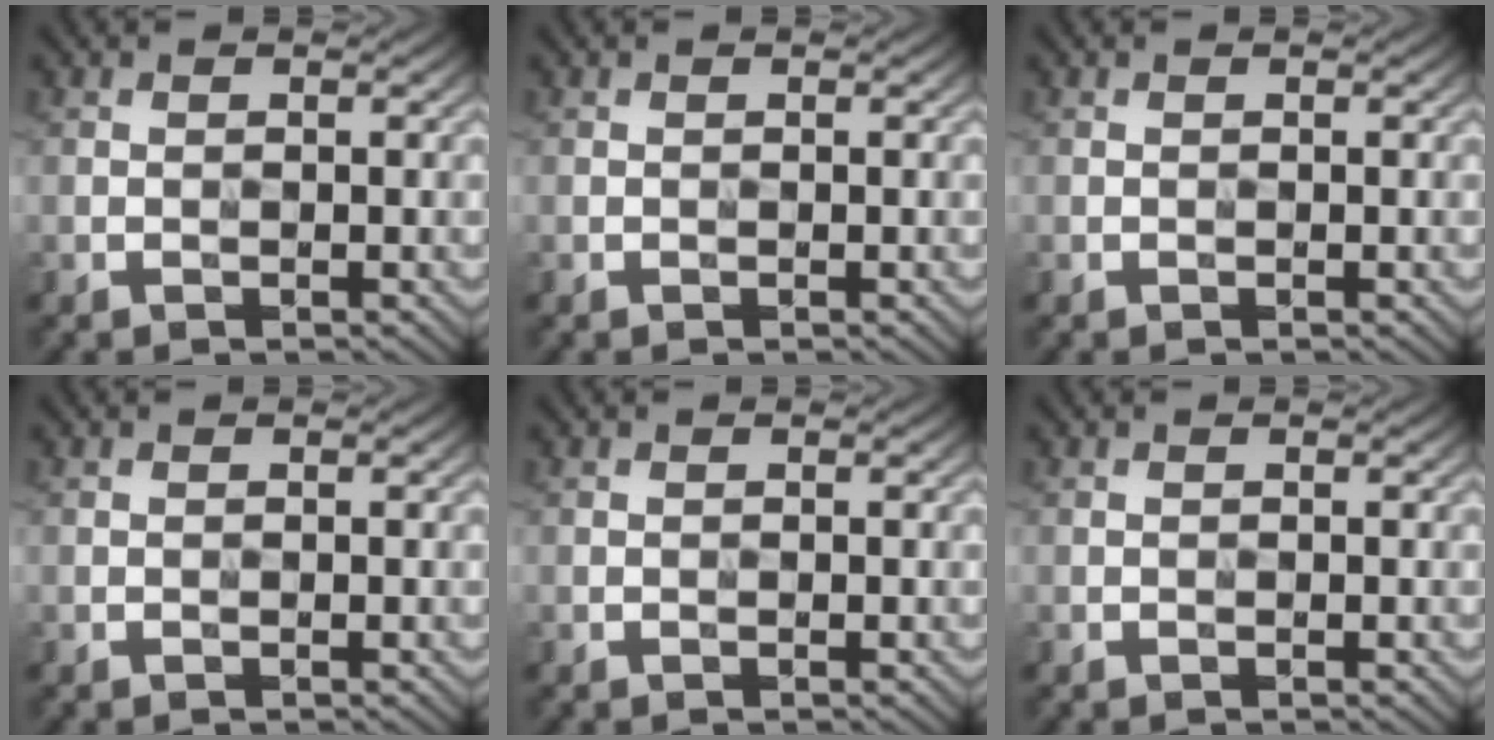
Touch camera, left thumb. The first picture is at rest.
{"total": 0.0}
{"total": 0.0}
{"total": 0.0}
{"total": 0.0}
{"total": 0.0}